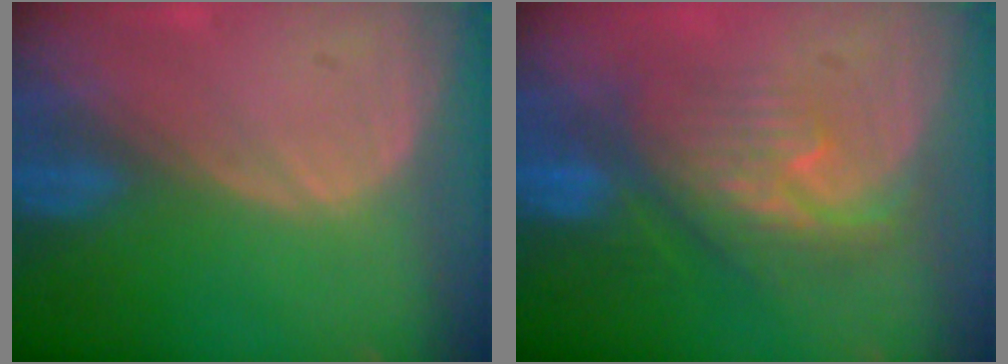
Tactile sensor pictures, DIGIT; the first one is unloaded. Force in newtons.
{"total": 7.9, "press": 7.5, "slide": 2.5}